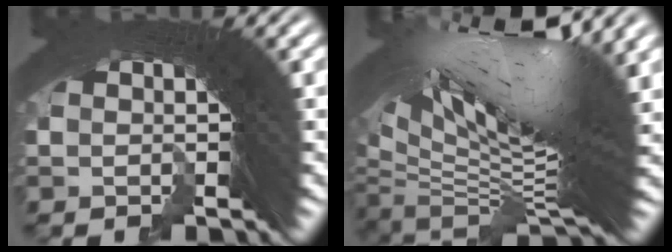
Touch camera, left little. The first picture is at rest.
{"total": 15.3, "force": [2.5, 6.6, 13.6], "torque": [-0.217, -0.001, 0.047]}